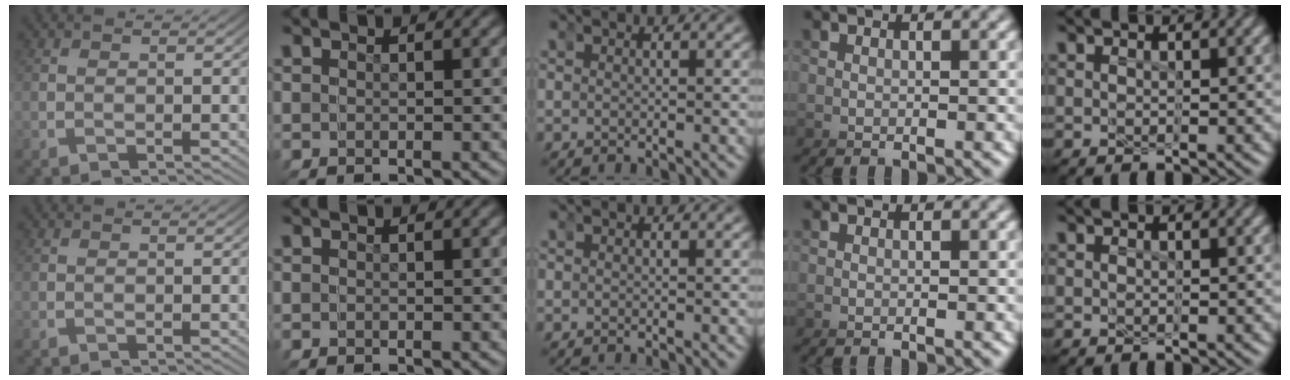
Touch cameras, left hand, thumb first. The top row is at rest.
{}